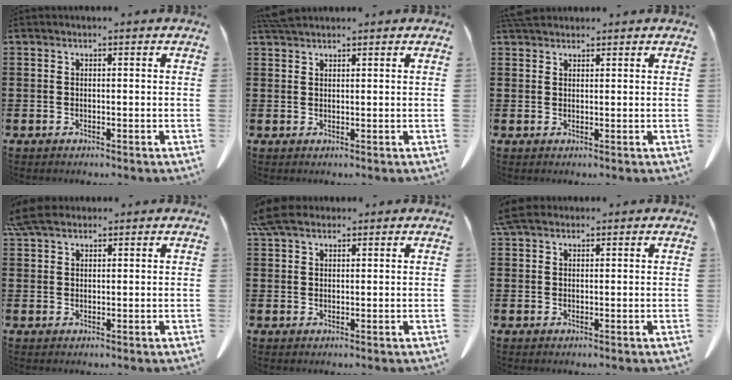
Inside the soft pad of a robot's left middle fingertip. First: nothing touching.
{"total": 2.5, "force": [2.3, 0.3, 0.9], "torque": [-0.025, 0.001, 0.044]}
{"total": 2.7, "force": [2.4, 0.8, 1.0], "torque": [-0.027, 0.003, 0.048]}
{"total": 4.0, "force": [3.2, 1.4, 1.9], "torque": [-0.049, 0.003, 0.062]}
{"total": 4.2, "force": [3.3, 1.6, 1.9], "torque": [-0.049, 0.004, 0.063]}
{"total": 2.7, "force": [2.2, 1.1, 1.3], "torque": [-0.033, 0.007, 0.042]}